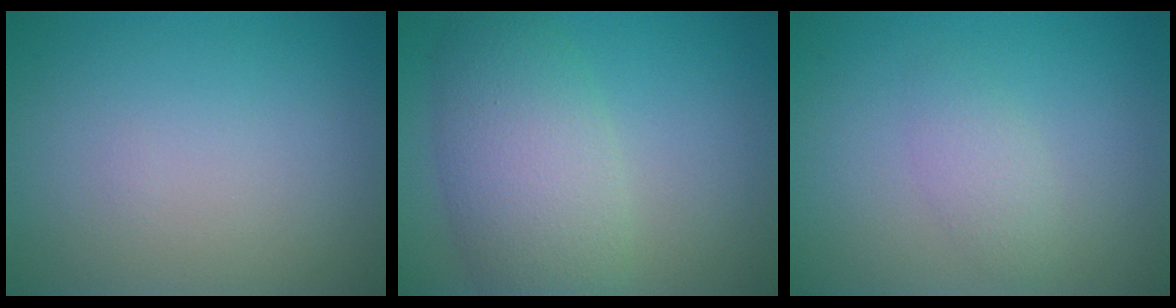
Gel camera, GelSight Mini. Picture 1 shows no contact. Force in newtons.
{"total": 6.8, "press": 6.8, "slide": 0.2}
{"total": 1.7, "press": 1.7, "slide": 0.1}